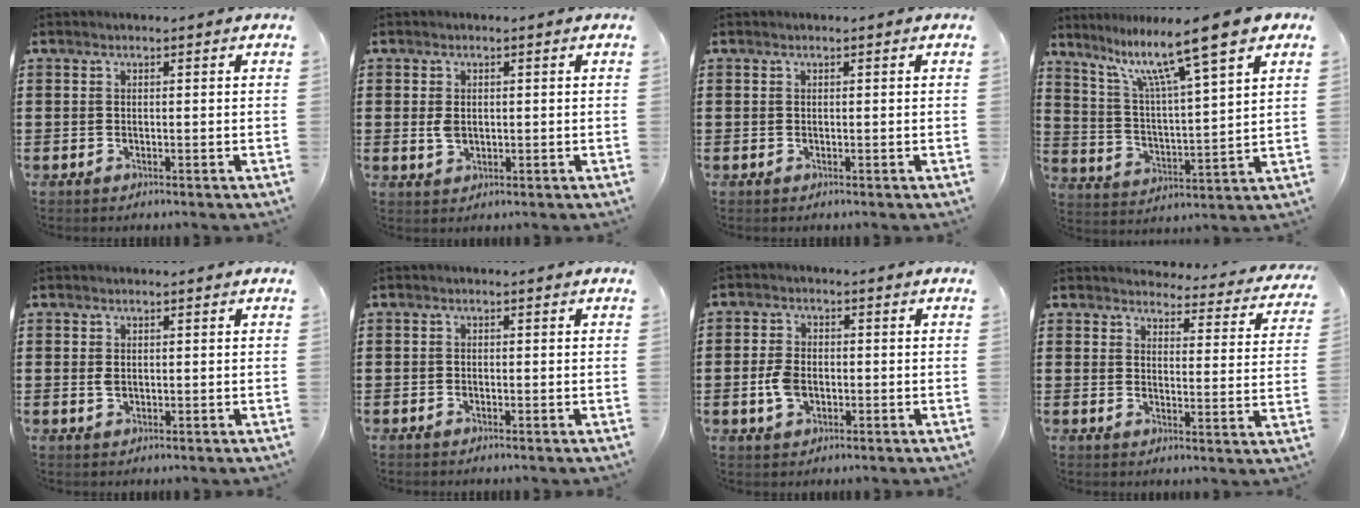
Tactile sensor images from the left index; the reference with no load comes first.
{"total": 2.4, "force": [0.1, 1.6, 1.8], "torque": [-0.052, -0.001, -0.002]}
{"total": 0.0}
{"total": 11.1, "force": [8.3, 0.7, 7.3], "torque": [-0.151, -0.046, 0.131]}
{"total": 1.2, "force": [0.2, 0.8, 0.9], "torque": [-0.022, 0.004, 0.002]}
{"total": 0.7, "force": [-0.6, 0.4, 0.0], "torque": [-0.004, 0.000, -0.012]}
{"total": 4.5, "force": [-0.8, 2.9, 3.3], "torque": [-0.083, -0.001, -0.019]}
{"total": 3.7, "force": [3.7, 0.4, 0.4], "torque": [-0.020, -0.028, 0.061]}